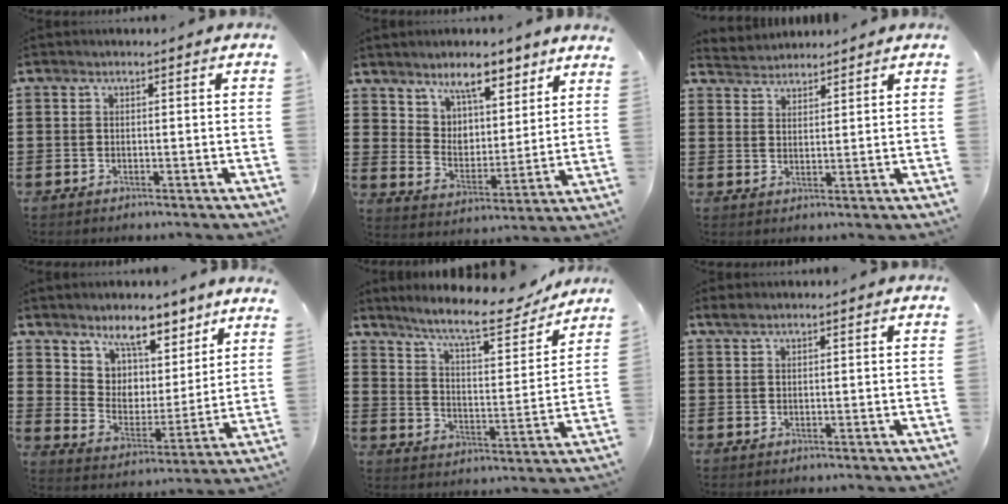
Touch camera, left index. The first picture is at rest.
{"total": 7.0, "force": [6.5, 2.2, 1.3], "torque": [-0.048, -0.038, 0.117]}
{"total": 3.1, "force": [3.0, 0.6, -0.5], "torque": [-0.002, -0.004, 0.057]}
{"total": 6.5, "force": [5.7, 3.2, -0.3], "torque": [-0.033, -0.054, 0.103]}
{"total": 10.3, "force": [8.8, 1.3, 5.1], "torque": [-0.114, -0.046, 0.148]}
{"total": 1.1, "force": [0.8, 0.3, 0.7], "torque": [-0.014, 0.002, 0.014]}